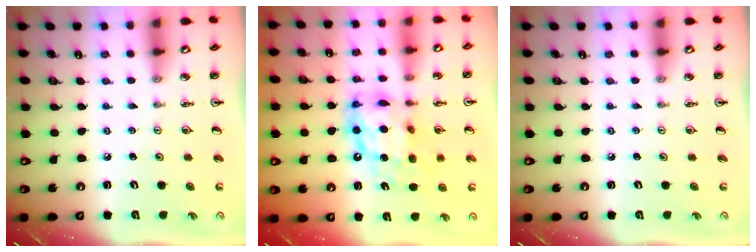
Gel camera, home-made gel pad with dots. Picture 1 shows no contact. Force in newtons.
{"total": 13.5, "press": 13.4, "slide": 1.2}
{"total": 0.0}